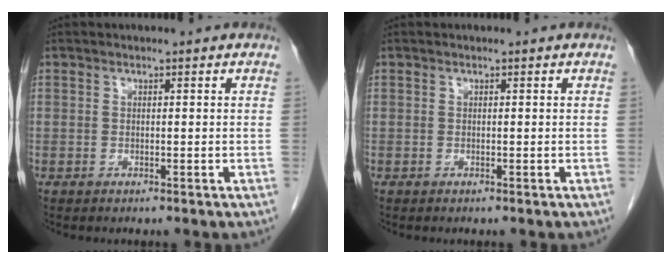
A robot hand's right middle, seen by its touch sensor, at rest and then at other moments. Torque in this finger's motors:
{"motor_torque": [-0.06, 0.06, -0.01, 0.00]}